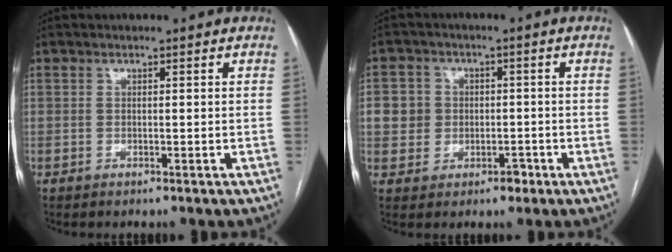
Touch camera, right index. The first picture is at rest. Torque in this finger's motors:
{"motor_torque": [-0.03, 0.17, 0.01, -0.01]}